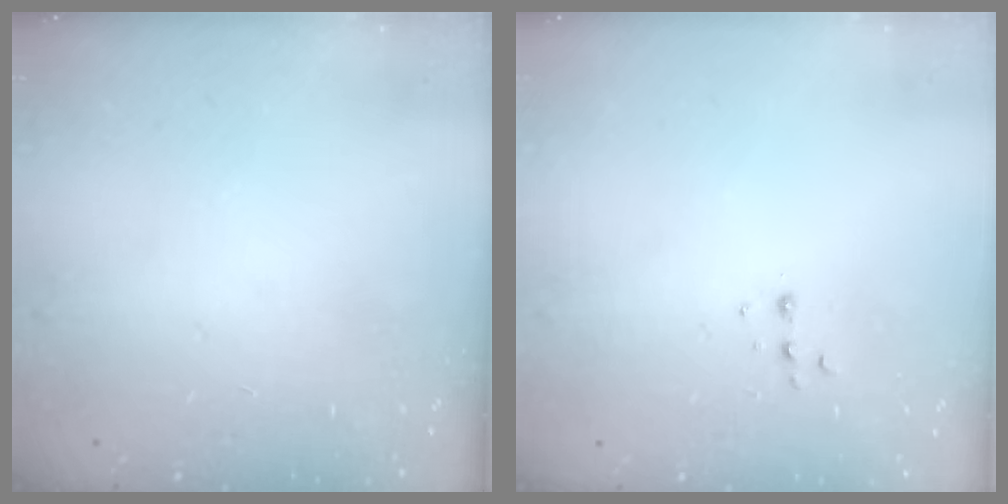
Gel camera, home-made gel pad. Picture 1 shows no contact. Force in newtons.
{"total": 4.7, "press": 4.6, "slide": 0.8}